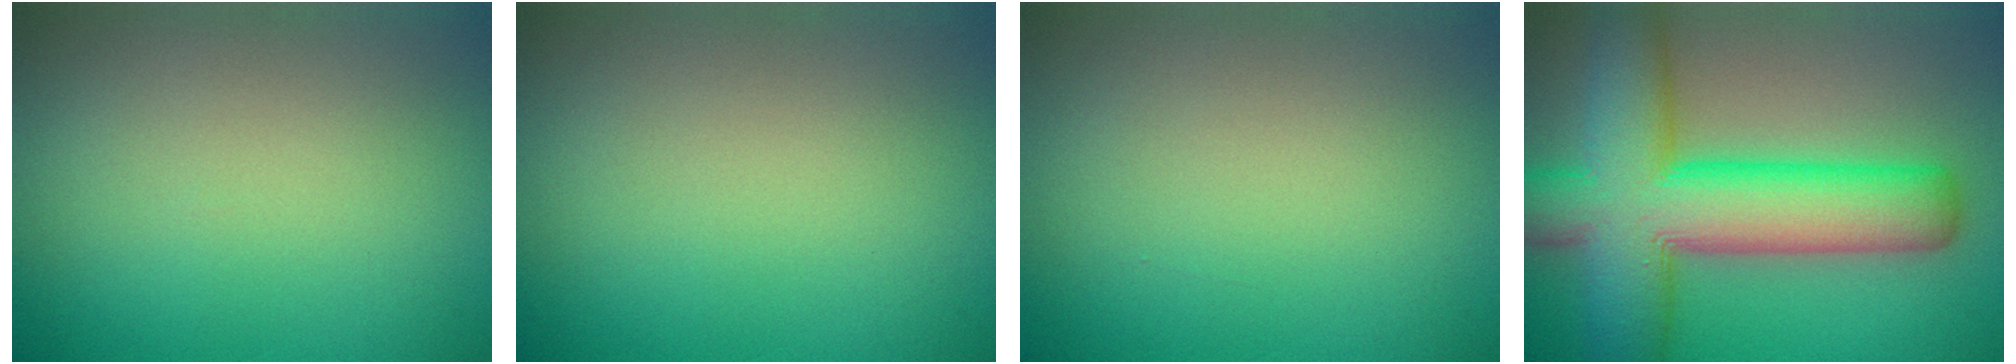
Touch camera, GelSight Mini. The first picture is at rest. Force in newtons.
{"total": 0.0}
{"total": 0.0}
{"total": 12.9, "press": 12.9, "slide": 0.4}